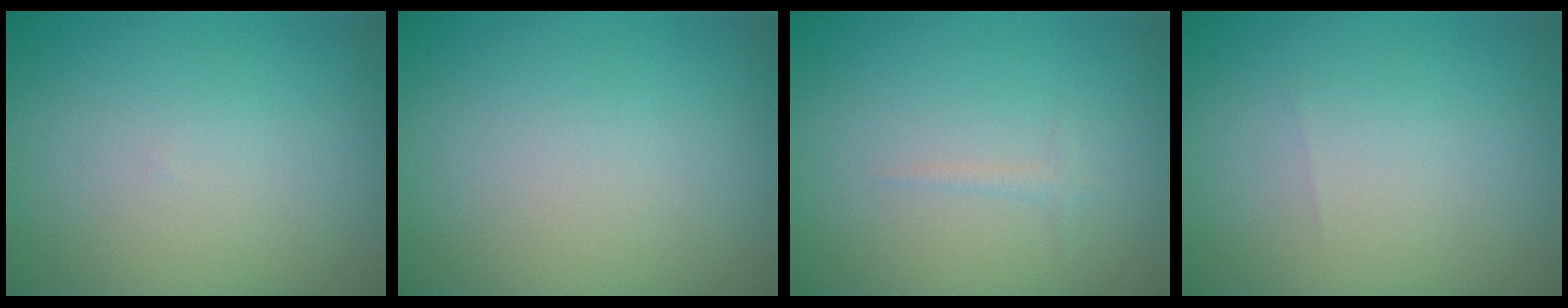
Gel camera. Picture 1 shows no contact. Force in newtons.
{"total": 0.0}
{"total": 0.6, "press": 0.6, "slide": 0.0}
{"total": 0.0}